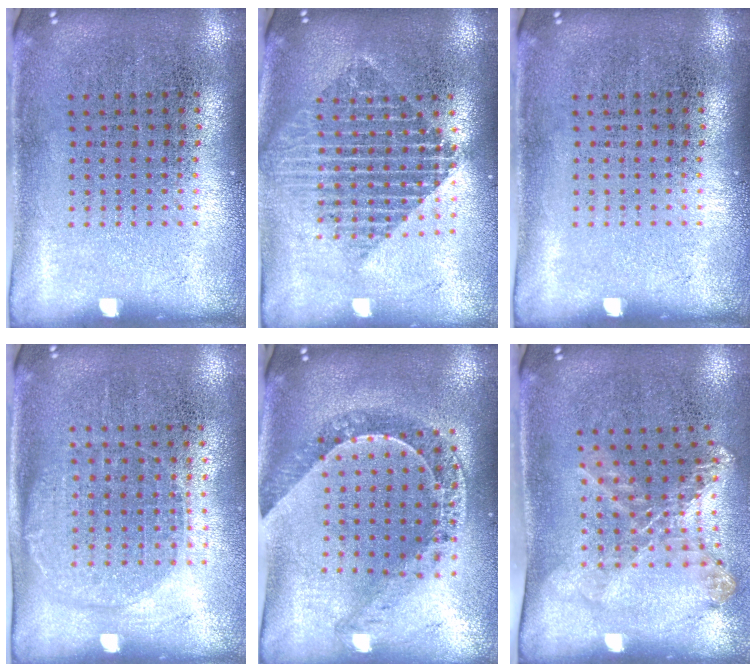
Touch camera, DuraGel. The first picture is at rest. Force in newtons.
{"total": 2.1, "press": 1.7, "slide": 1.2}
{"total": 0.0}
{"total": 1.3, "press": 1.1, "slide": 0.6}
{"total": 1.2, "press": 1.2, "slide": 0.3}
{"total": 1.5, "press": 1.3, "slide": 0.8}